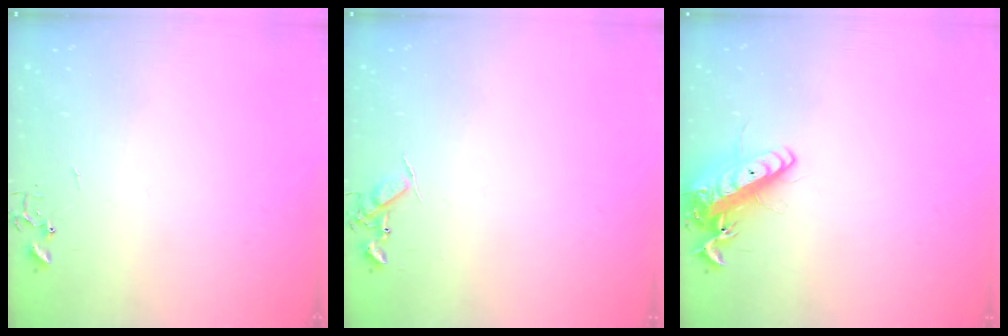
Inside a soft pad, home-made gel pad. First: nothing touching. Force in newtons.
{"total": 7.2, "press": 7.2, "slide": 0.9}
{"total": 13.9, "press": 13.7, "slide": 2.5}